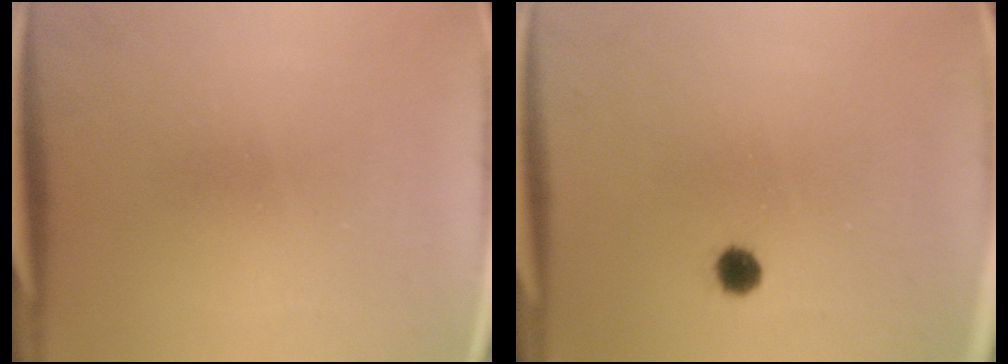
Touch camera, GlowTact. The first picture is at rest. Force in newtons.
{"total": 2.4}